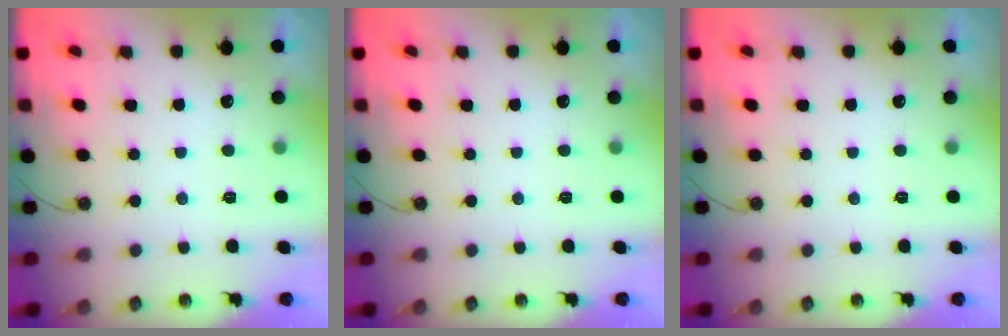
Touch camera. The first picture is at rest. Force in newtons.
{"total": 0.0}
{"total": 0.0}